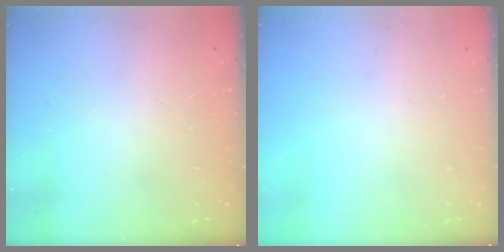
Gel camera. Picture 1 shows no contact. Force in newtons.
{"total": 0.0}